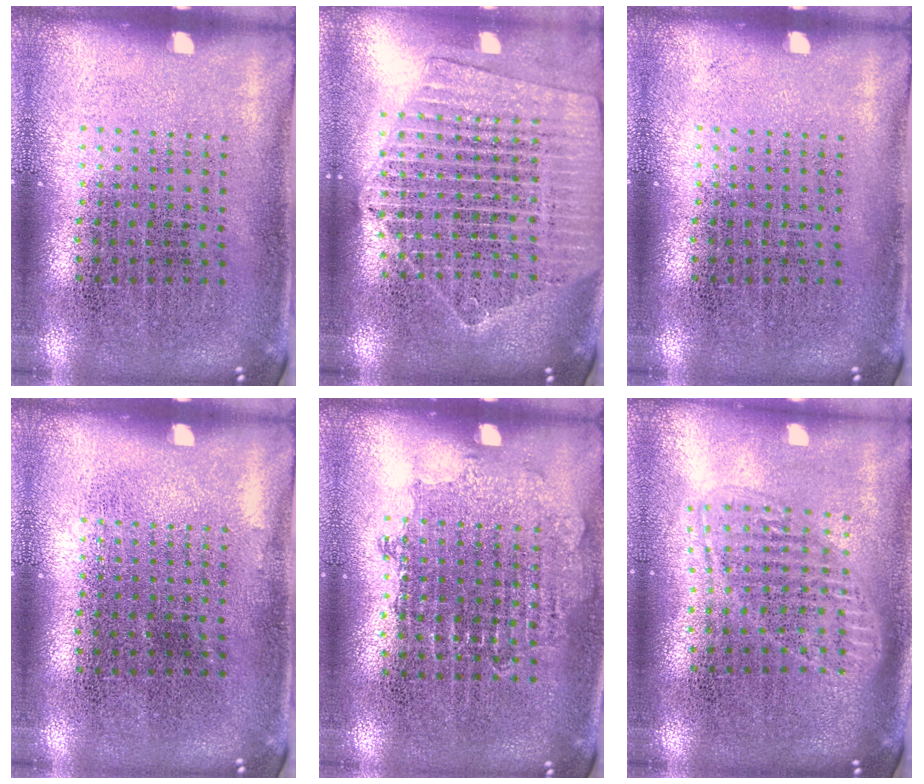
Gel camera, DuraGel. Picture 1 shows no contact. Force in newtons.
{"total": 2.2, "press": 2.0, "slide": 0.9}
{"total": 0.0}
{"total": 0.0}
{"total": 0.8, "press": 0.8, "slide": 0.2}
{"total": 1.7, "press": 1.4, "slide": 0.9}